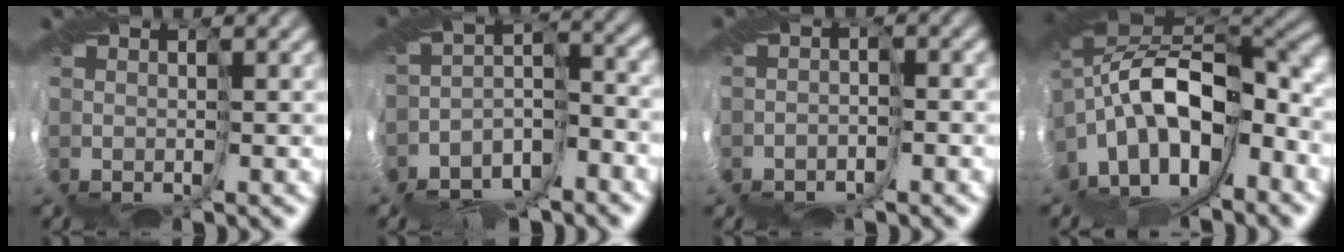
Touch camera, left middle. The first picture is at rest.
{"total": 7.0, "force": [-5.8, 2.0, 3.3], "torque": [-0.060, -0.003, -0.106]}
{"total": 1.9, "force": [-1.8, 0.1, 0.6], "torque": [-0.014, -0.003, -0.038]}
{"total": 13.7, "force": [-3.6, 6.1, 11.7], "torque": [-0.212, 0.017, -0.067]}